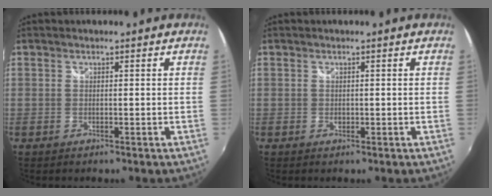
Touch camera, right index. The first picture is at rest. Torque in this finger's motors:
{"motor_torque": [0.05, 0.08, 0.08, 0.02]}